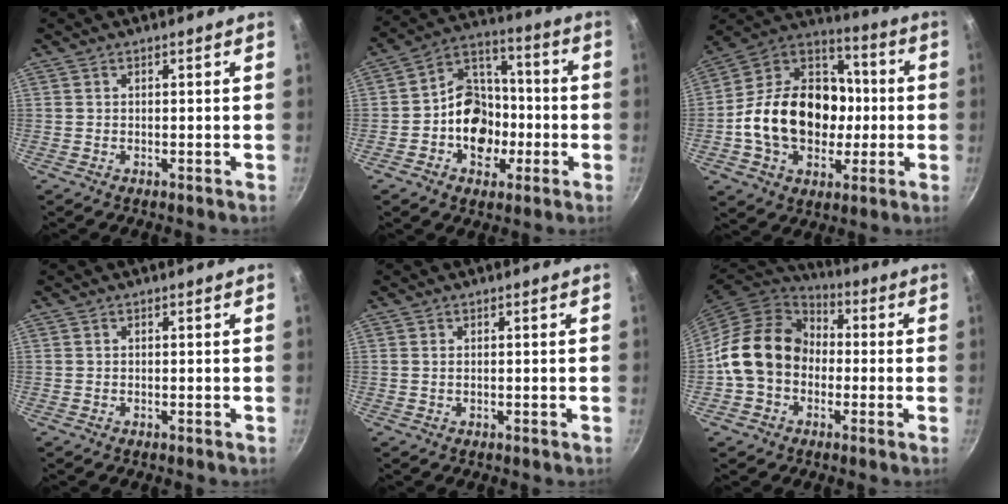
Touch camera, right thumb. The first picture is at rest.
{"total": 14.0, "force": [-3.1, 11.0, 8.0], "torque": [-0.085, 0.041, -0.065]}
{"total": 23.8, "force": [-2.3, 17.9, 15.6], "torque": [-0.228, 0.046, -0.045]}
{"total": 0.0}
{"total": 0.6, "force": [0.1, 0.3, 0.5], "torque": [-0.011, 0.000, 0.004]}
{"total": 15.8, "force": [-0.9, 12.8, 9.2], "torque": [-0.127, 0.039, -0.030]}